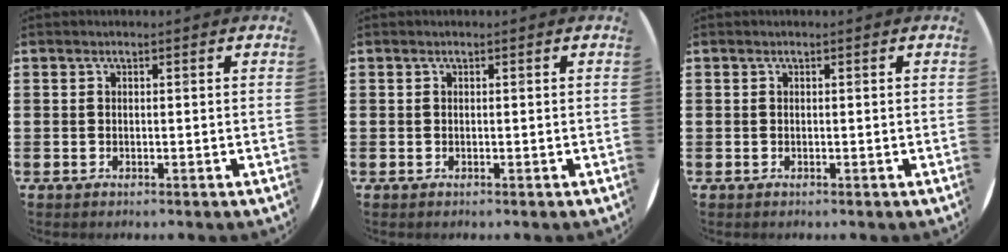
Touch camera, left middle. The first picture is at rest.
{"total": 0.0}
{"total": 0.0}